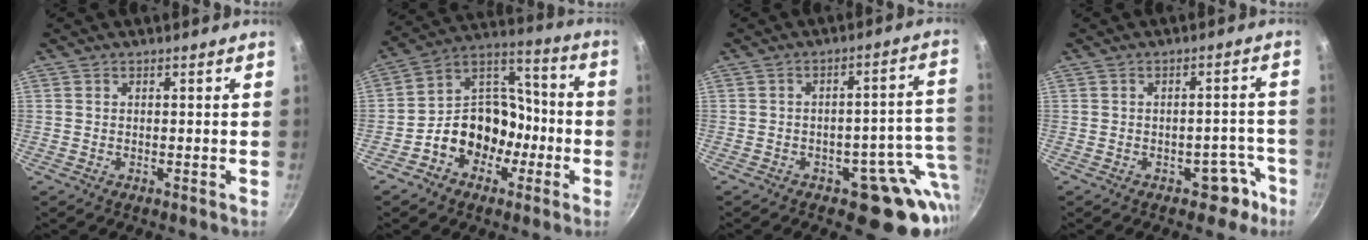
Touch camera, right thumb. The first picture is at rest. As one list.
[{"total": 14.9, "force": [-4.9, 11.2, 8.5], "torque": [-0.093, 0.068, -0.088]}, {"total": 14.7, "force": [-5.3, 6.4, 12.1], "torque": [-0.092, 0.040, -0.057]}, {"total": 5.2, "force": [-3.3, 3.1, 2.6], "torque": [-0.007, 0.042, -0.039]}]